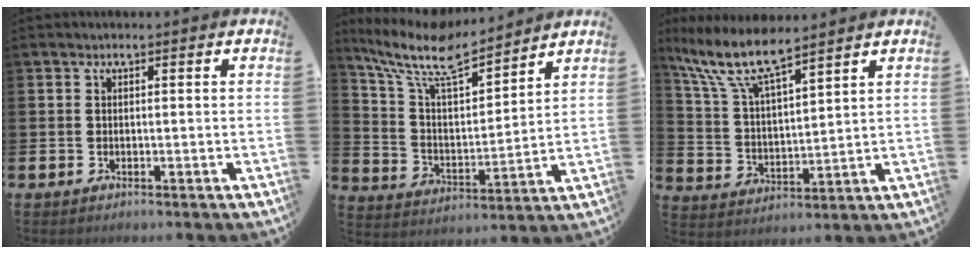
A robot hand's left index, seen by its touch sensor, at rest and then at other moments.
{"total": 10.8, "force": [9.2, 2.4, 5.1], "torque": [-0.141, -0.048, 0.161]}
{"total": 9.3, "force": [7.7, 1.8, 4.8], "torque": [-0.127, -0.032, 0.136]}